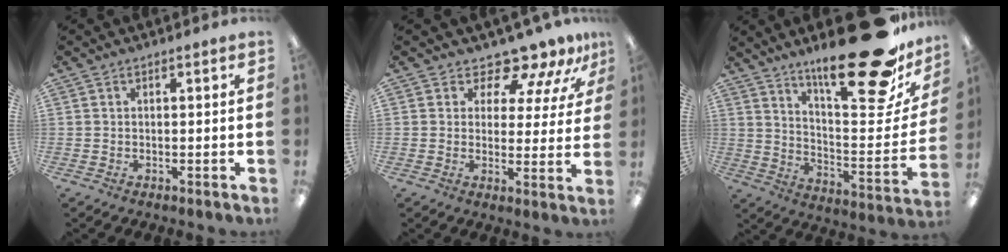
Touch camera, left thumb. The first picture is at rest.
{"total": 10.3, "force": [9.1, 3.5, 3.1], "torque": [-0.056, -0.075, 0.167]}
{"total": 26.5, "force": [19.2, 6.7, 17.0], "torque": [-0.238, -0.135, 0.306]}